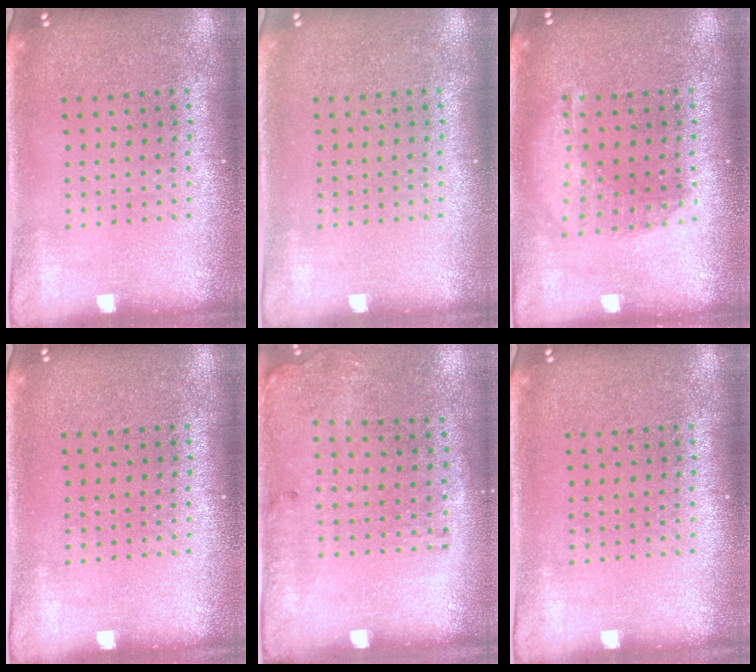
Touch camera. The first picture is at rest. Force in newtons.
{"total": 0.0}
{"total": 1.4, "press": 1.3, "slide": 0.6}
{"total": 0.0}
{"total": 1.8, "press": 1.2, "slide": 1.3}
{"total": 0.0}